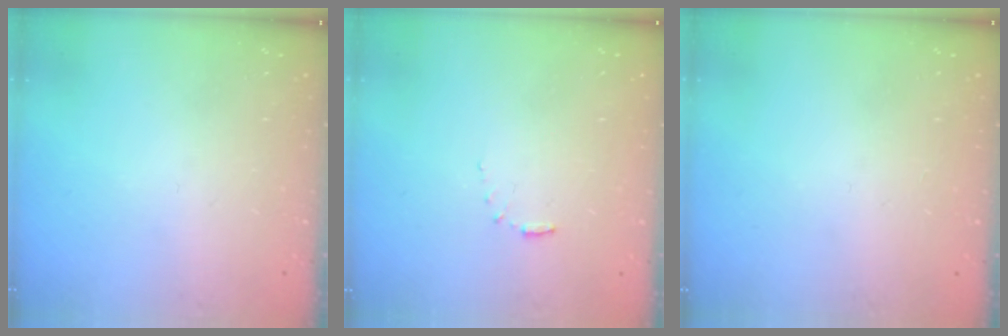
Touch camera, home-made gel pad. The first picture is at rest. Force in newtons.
{"total": 3.6, "press": 3.6, "slide": 0.4}
{"total": 1.5, "press": 1.5, "slide": 0.1}